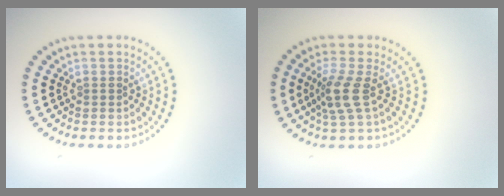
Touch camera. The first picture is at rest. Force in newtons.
{"total": 2.7, "press": 2.0, "slide": 1.7}